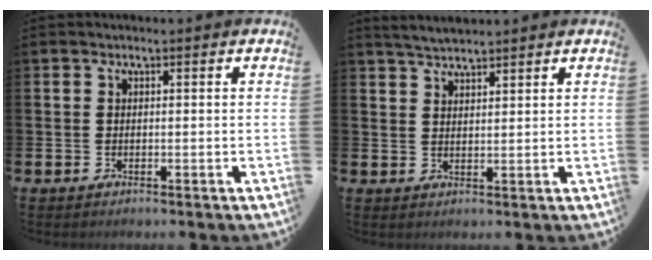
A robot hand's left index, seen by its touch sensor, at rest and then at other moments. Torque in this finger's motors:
{"motor_torque": [0.00, -0.11, 0.32, 0.02]}